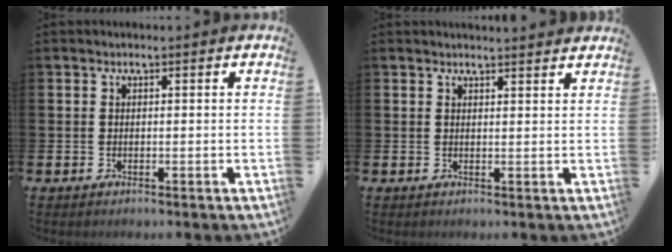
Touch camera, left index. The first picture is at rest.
{"total": 1.7, "force": [1.7, 0.0, -0.1], "torque": [0.013, -0.013, 0.029]}